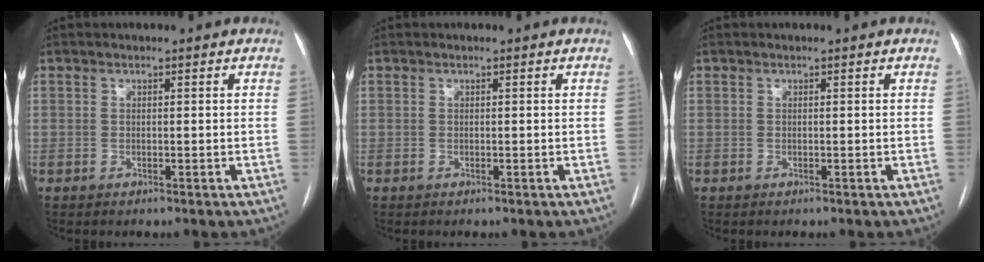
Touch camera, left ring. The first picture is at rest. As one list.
[{"total": 0.0}, {"total": 0.0}]